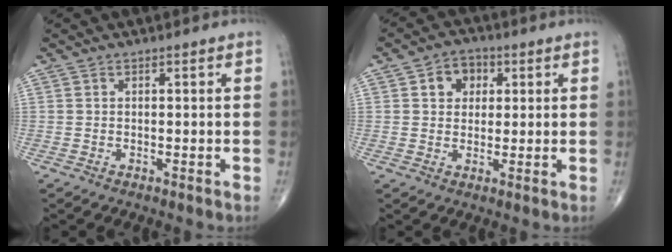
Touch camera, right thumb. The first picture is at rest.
{"total": 5.6, "force": [1.7, 4.5, 2.9], "torque": [-0.015, 0.003, 0.021]}